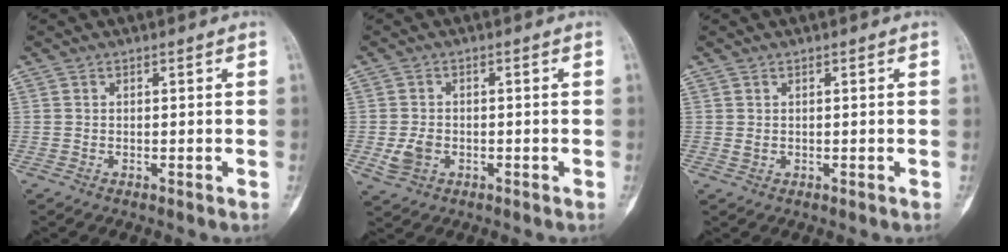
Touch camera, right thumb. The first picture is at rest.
{"total": 4.0, "force": [-1.0, 3.0, 2.5], "torque": [-0.045, 0.003, -0.013]}
{"total": 0.8, "force": [0.3, 0.6, 0.5], "torque": [-0.006, -0.002, 0.007]}